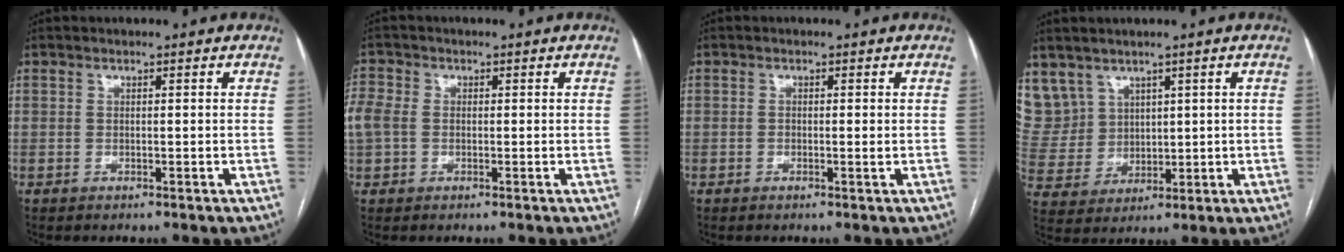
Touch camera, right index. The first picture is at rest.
{"total": 4.6, "force": [0.1, 3.7, 2.8], "torque": [-0.091, 0.022, 0.004]}
{"total": 1.0, "force": [-0.1, 0.2, 1.0], "torque": [-0.018, -0.001, -0.001]}
{"total": 10.3, "force": [6.0, 8.3, 1.4], "torque": [-0.052, 0.039, 0.149]}